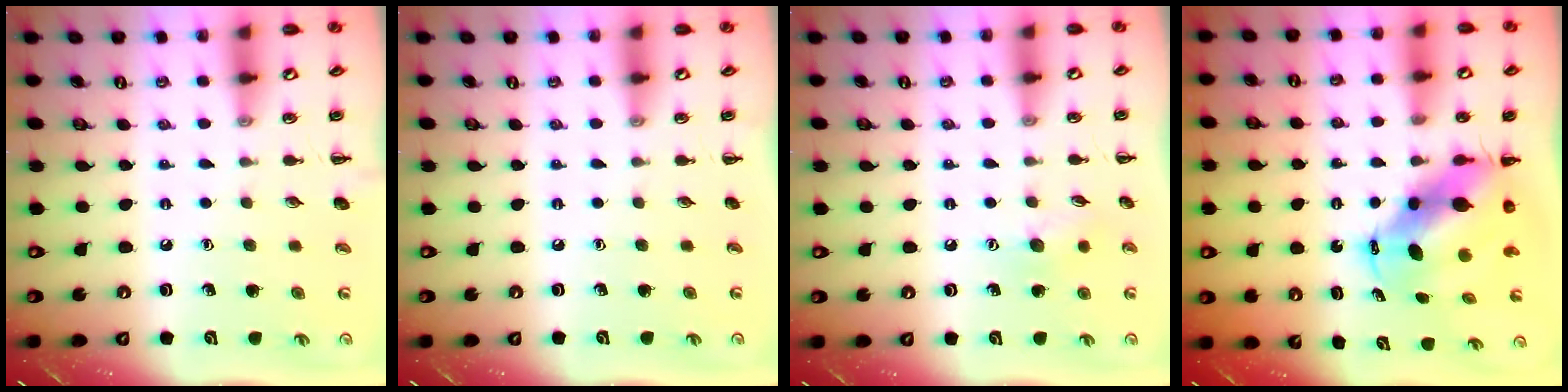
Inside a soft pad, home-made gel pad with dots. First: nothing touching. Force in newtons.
{"total": 0.0}
{"total": 6.8, "press": 6.7, "slide": 1.1}
{"total": 8.9, "press": 8.6, "slide": 2.3}